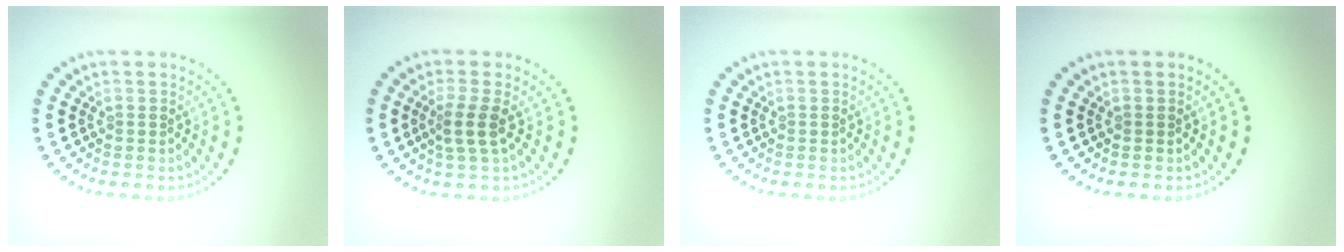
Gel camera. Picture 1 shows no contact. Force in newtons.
{"total": 2.3, "press": 1.9, "slide": 1.4}
{"total": 0.0}
{"total": 0.0}